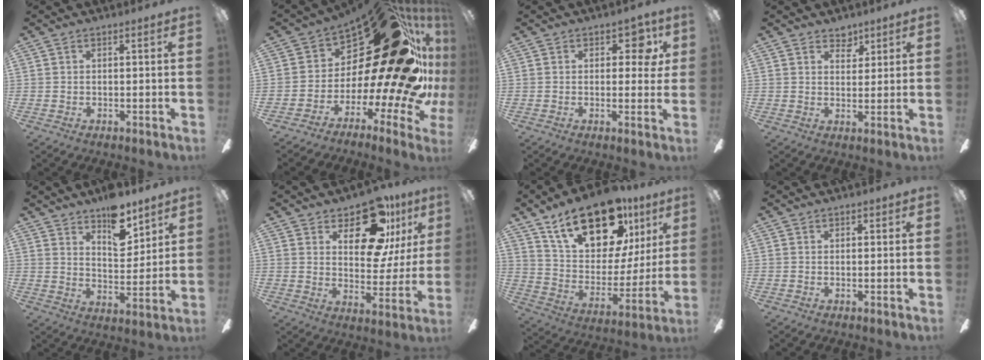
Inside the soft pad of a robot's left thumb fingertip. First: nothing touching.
{"total": 33.1, "force": [11.4, 14.5, 27.5], "torque": [-0.358, -0.137, 0.231]}
{"total": 6.3, "force": [2.3, 3.6, 4.6], "torque": [-0.046, -0.002, 0.033]}
{"total": 4.2, "force": [3.4, 2.3, 1.1], "torque": [-0.002, -0.019, 0.057]}
{"total": 11.1, "force": [8.2, 4.9, 5.7], "torque": [-0.072, -0.050, 0.144]}
{"total": 17.5, "force": [10.8, 8.8, 10.7], "torque": [-0.151, -0.057, 0.183]}
{"total": 24.1, "force": [15.1, 12.3, 14.3], "torque": [-0.223, -0.086, 0.266]}
{"total": 0.8, "force": [0.5, 0.4, 0.4], "torque": [-0.002, -0.001, 0.008]}